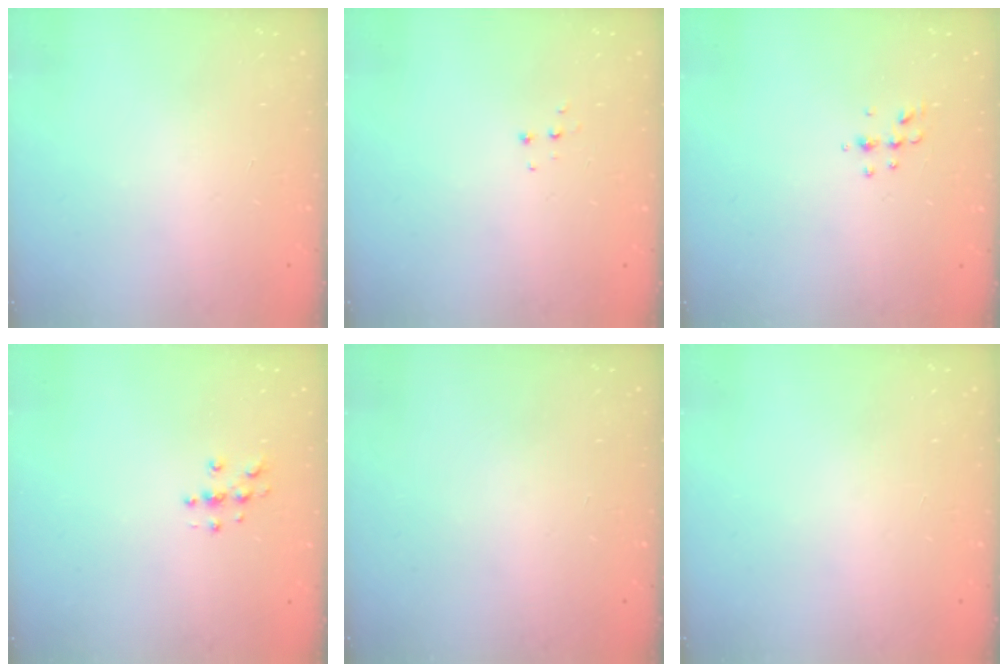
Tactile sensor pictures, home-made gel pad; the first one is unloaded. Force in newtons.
{"total": 3.9, "press": 3.9, "slide": 0.4}
{"total": 4.6, "press": 4.5, "slide": 1.0}
{"total": 4.6, "press": 4.6, "slide": 0.4}
{"total": 0.0}
{"total": 0.0}